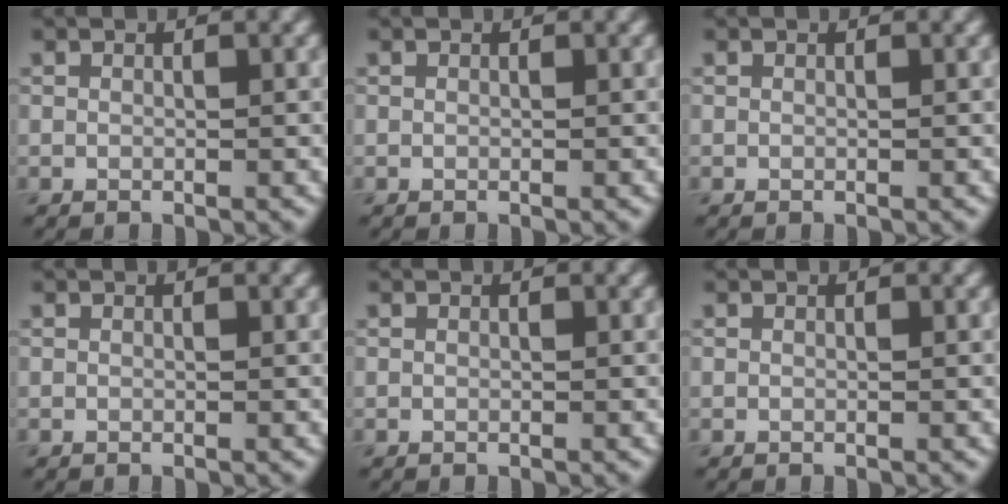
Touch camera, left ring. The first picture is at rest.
{"total": 0.0}
{"total": 0.0}
{"total": 0.0}
{"total": 0.0}
{"total": 0.0}